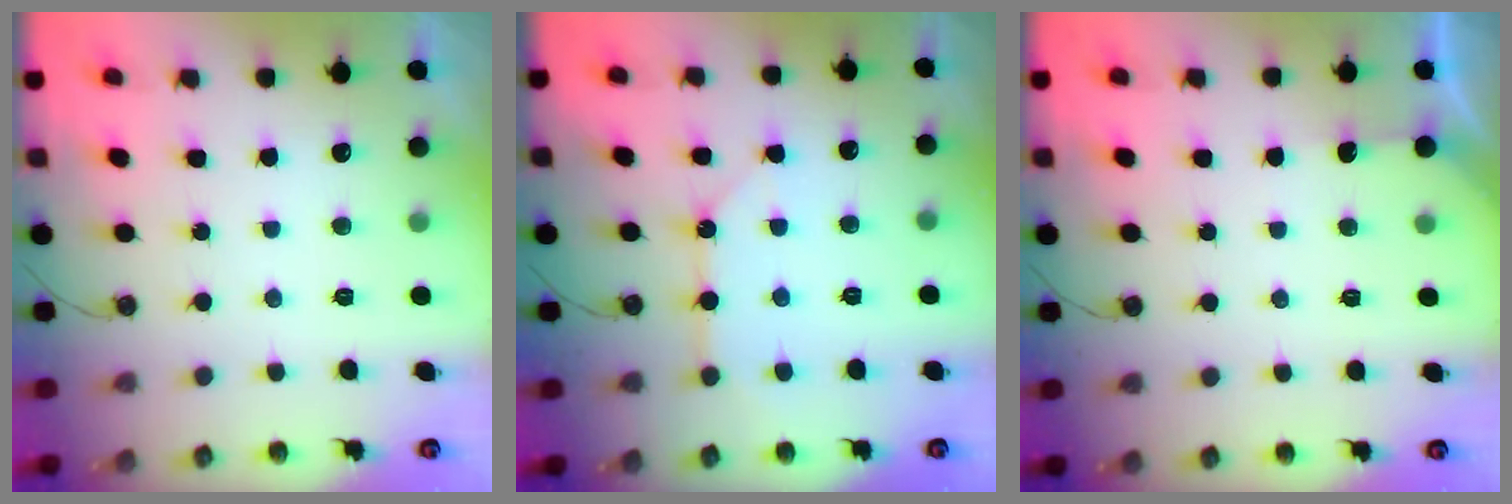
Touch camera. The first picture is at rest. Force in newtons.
{"total": 9.6, "press": 9.5, "slide": 1.0}
{"total": 3.0, "press": 3.0, "slide": 0.3}